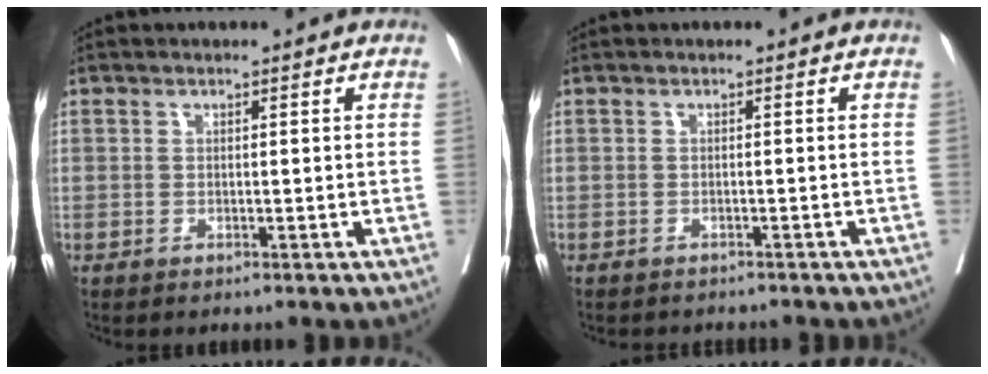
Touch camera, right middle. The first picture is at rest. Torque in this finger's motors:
{"motor_torque": [0.14, -0.39, 0.04, 0.02]}